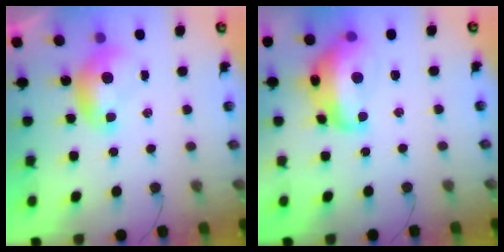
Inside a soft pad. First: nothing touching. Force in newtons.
{"total": 8.6, "press": 8.5, "slide": 0.9}